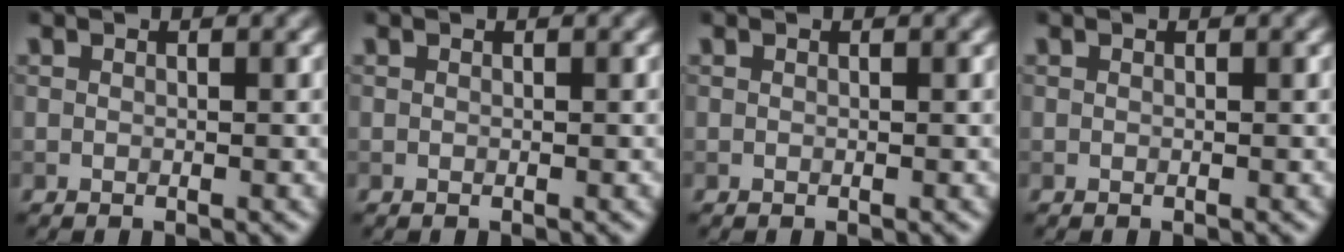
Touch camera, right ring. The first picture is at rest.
{"total": 0.0}
{"total": 0.0}
{"total": 0.0}